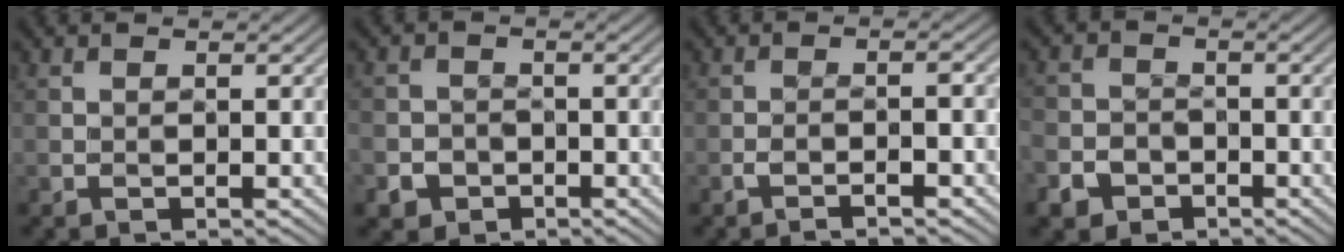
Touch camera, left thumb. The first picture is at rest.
{"total": 2.4, "force": [-1.5, 1.9, -0.2], "torque": [0.005, -0.005, -0.031]}
{"total": 2.4, "force": [-1.9, -0.2, 1.5], "torque": [-0.025, 0.006, -0.037]}
{"total": 3.2, "force": [-2.3, 2.2, 0.3], "torque": [-0.016, -0.006, -0.046]}